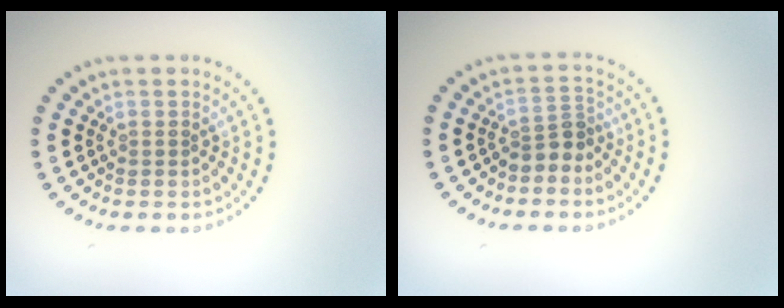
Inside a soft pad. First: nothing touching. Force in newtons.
{"total": 2.3, "press": 1.7, "slide": 1.5}